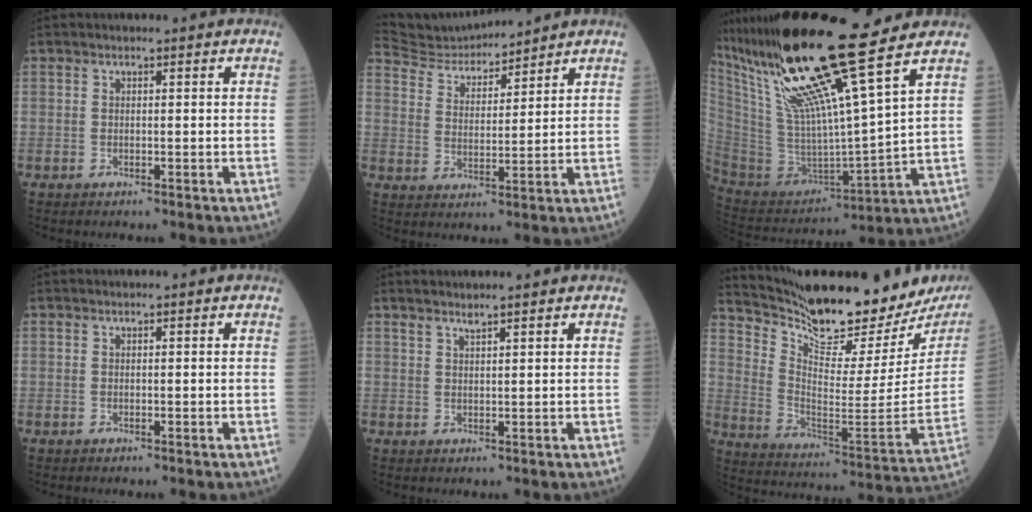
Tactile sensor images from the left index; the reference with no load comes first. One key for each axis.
{"total": 9.4, "fx": 9.3, "fy": 0.6, "fz": 1.0, "tx": -0.033, "ty": 0.020, "tz": 0.179}
{"total": 22.0, "fx": 15.9, "fy": -1.2, "fz": 15.1, "tx": -0.272, "ty": -0.014, "tz": 0.296}
{"total": 0.0}
{"total": 2.3, "fx": 2.1, "fy": -0.3, "fz": 1.0, "tx": -0.015, "ty": 0.012, "tz": 0.039}
{"total": 25.4, "fx": 22.3, "fy": 3.8, "fz": 11.4, "tx": -0.201, "ty": -0.084, "tz": 0.320}